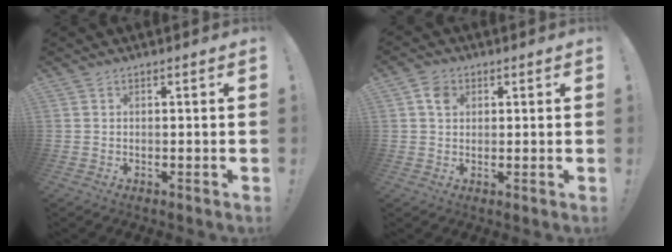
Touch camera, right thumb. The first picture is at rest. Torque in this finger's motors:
{"motor_torque": [0.47, 0.42, 0.24, -0.21, 0.00]}